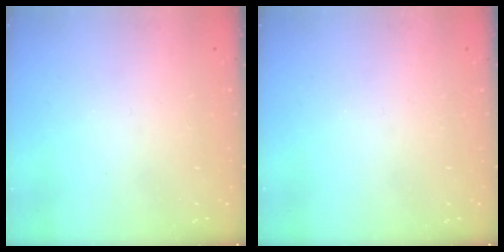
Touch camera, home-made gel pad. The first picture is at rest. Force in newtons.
{"total": 0.0}